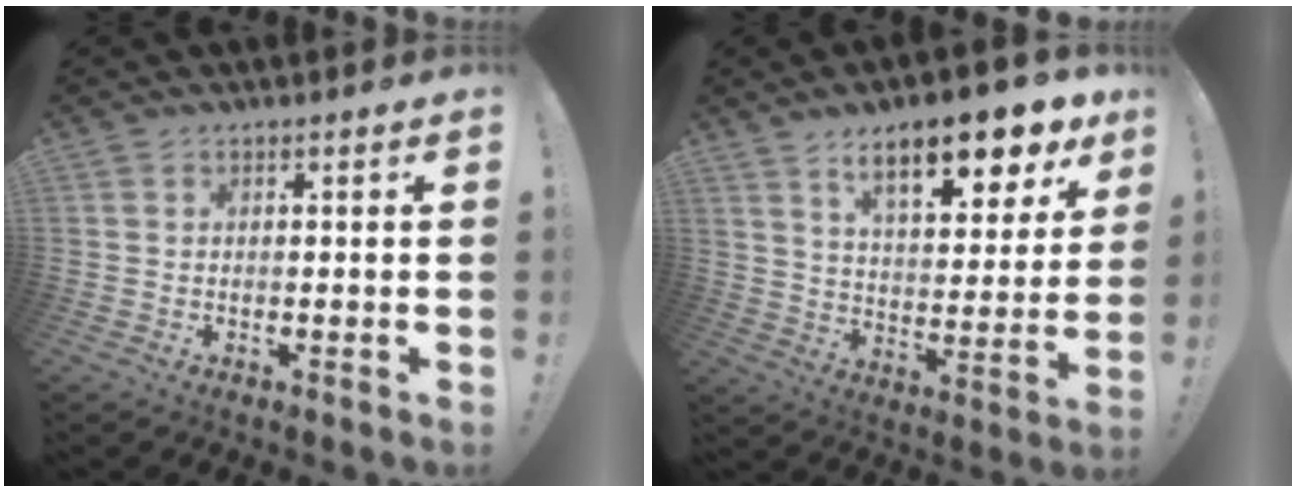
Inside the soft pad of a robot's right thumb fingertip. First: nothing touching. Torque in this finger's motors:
{"motor_torque": [0.22, 0.88, 1.65, 1.12, 0.08]}